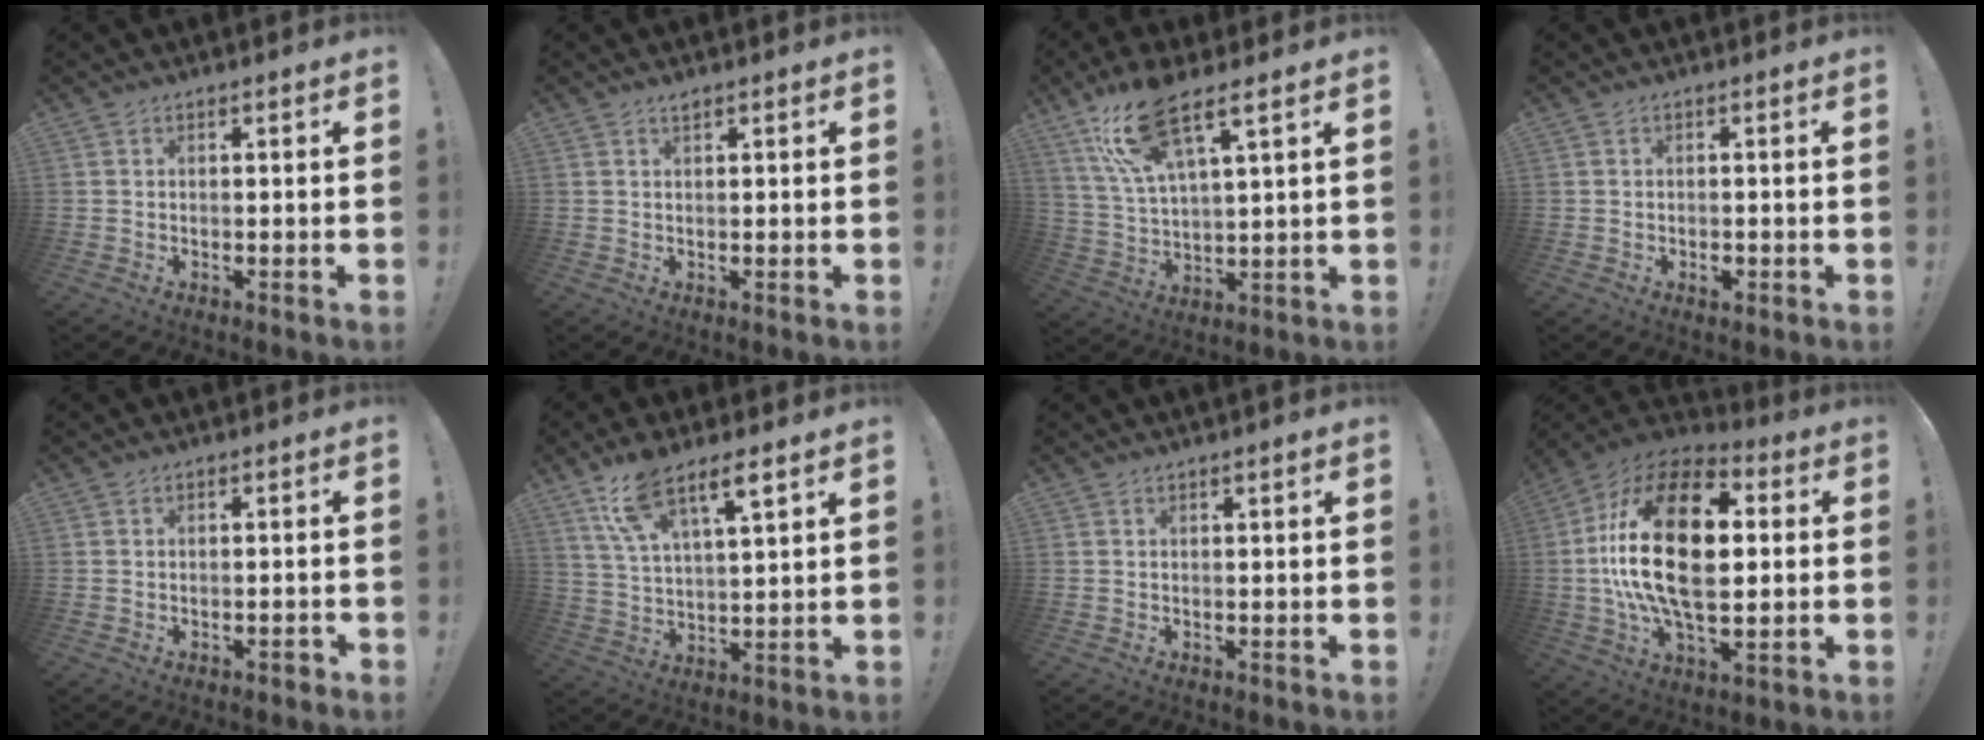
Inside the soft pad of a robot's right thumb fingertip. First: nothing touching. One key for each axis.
{"total": 1.1, "fx": 1.0, "fy": 0.2, "fz": 0.4, "tx": -0.002, "ty": -0.002, "tz": 0.017}
{"total": 15.0, "fx": 9.6, "fy": 4.4, "fz": 10.6, "tx": -0.198, "ty": -0.035, "tz": 0.166}
{"total": 1.3, "fx": -0.8, "fy": 0.7, "fz": 0.8, "tx": -0.002, "ty": 0.000, "tz": -0.015}
{"total": 1.8, "fx": -1.2, "fy": 0.5, "fz": 1.1, "tx": -0.013, "ty": 0.006, "tz": -0.021}
{"total": 11.5, "fx": 8.0, "fy": 3.5, "fz": 7.5, "tx": -0.131, "ty": -0.033, "tz": 0.141}
{"total": 0.7, "fx": 0.3, "fy": -0.2, "fz": 0.5, "tx": -0.001, "ty": -0.004, "tz": 0.003}
{"total": 28.8, "fx": 1.4, "fy": 15.0, "fz": 24.6, "tx": -0.458, "ty": 0.000, "tz": 0.012}